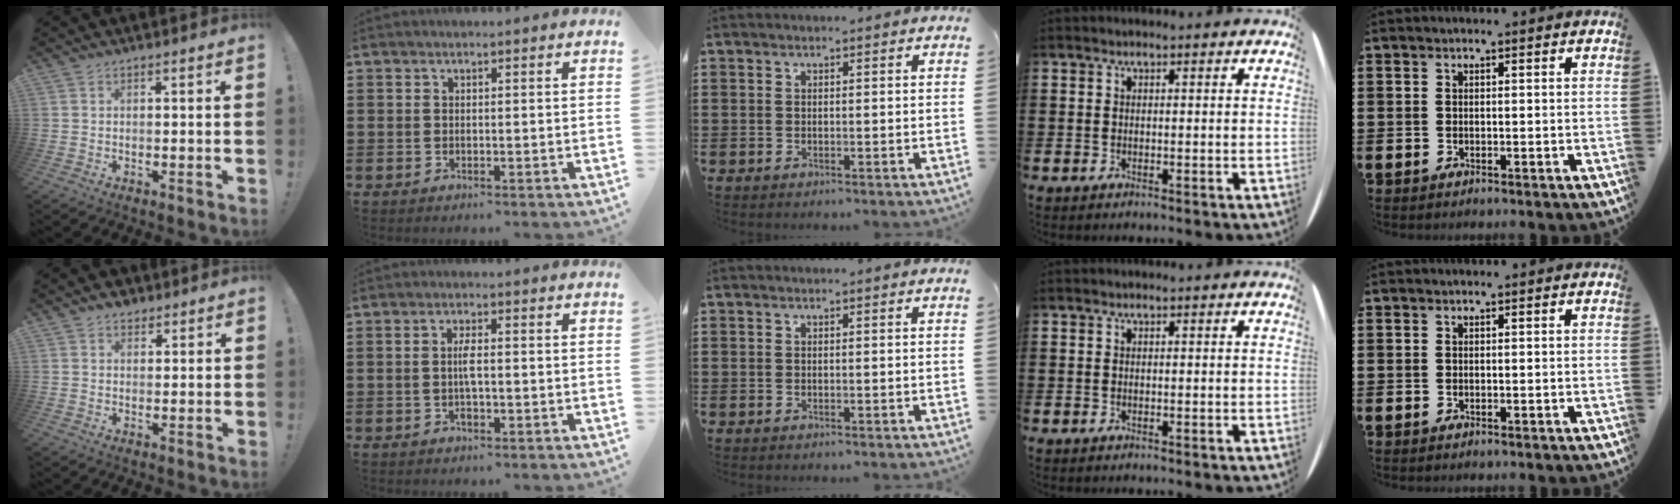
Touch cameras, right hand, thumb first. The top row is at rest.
{"thumb": {"total": 3.5, "force": [2.5, 2.4, 0.7], "torque": [-0.003, -0.012, 0.044]}, "index": {"total": 3.0, "force": [-0.5, 1.0, 2.7], "torque": [-0.058, 0.000, -0.011]}}